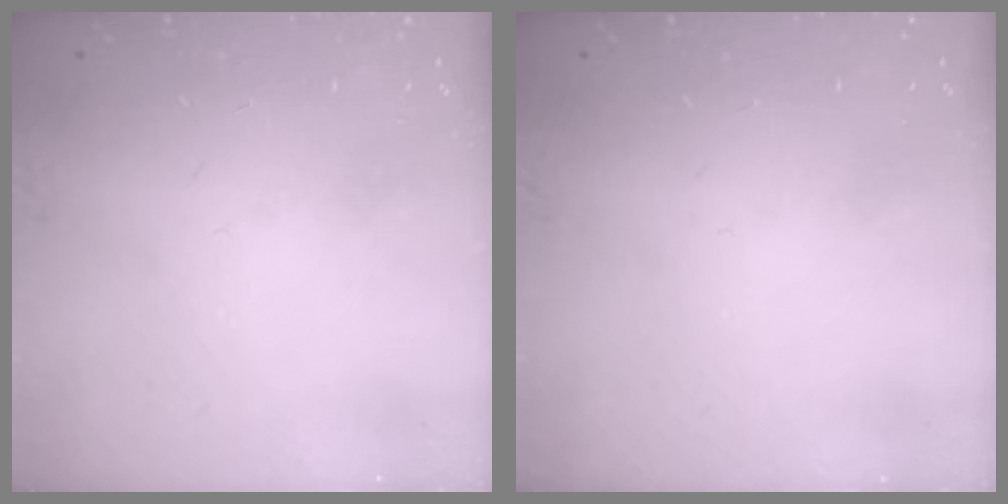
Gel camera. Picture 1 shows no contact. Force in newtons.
{"total": 0.0}